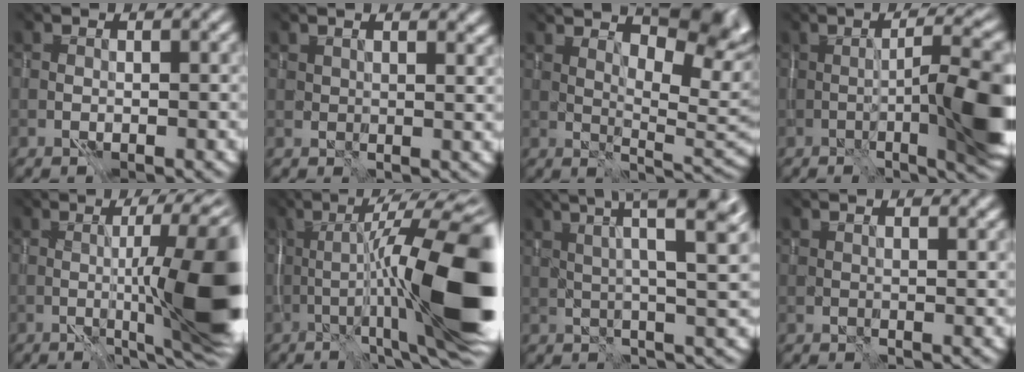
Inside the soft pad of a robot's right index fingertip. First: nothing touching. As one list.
[{"total": 2.8, "force": [2.4, 1.4, 0.5], "torque": [-0.014, -0.003, 0.026]}, {"total": 7.2, "force": [4.0, 2.1, 5.6], "torque": [-0.083, -0.002, 0.081]}, {"total": 8.0, "force": [-3.5, 0.0, 7.2], "torque": [-0.093, -0.006, -0.032]}, {"total": 10.7, "force": [-2.1, 0.6, 10.5], "torque": [-0.134, -0.010, -0.012]}, {"total": 14.0, "force": [-3.9, 1.0, 13.4], "torque": [-0.190, 0.022, -0.046]}, {"total": 8.1, "force": [3.4, 0.8, 7.3], "torque": [-0.074, 0.032, 0.040]}, {"total": 2.1, "force": [1.8, 0.7, 0.6], "torque": [-0.015, -0.001, 0.020]}]